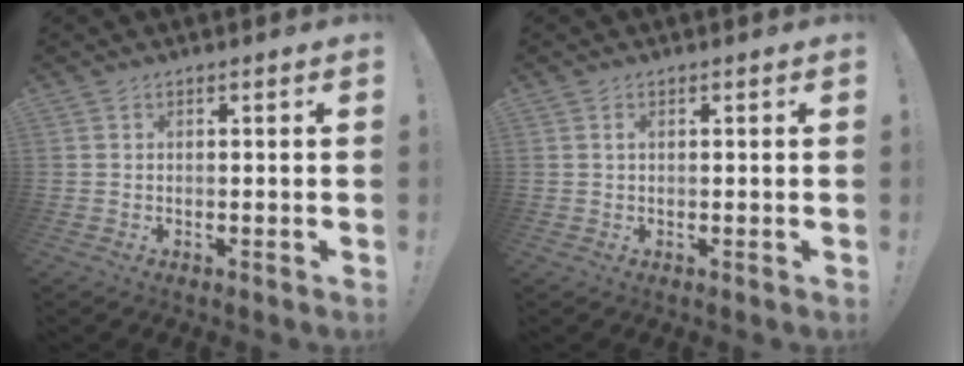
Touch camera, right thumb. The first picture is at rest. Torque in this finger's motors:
{"motor_torque": [-0.16, -0.03, 0.19, 0.14, 0.08]}